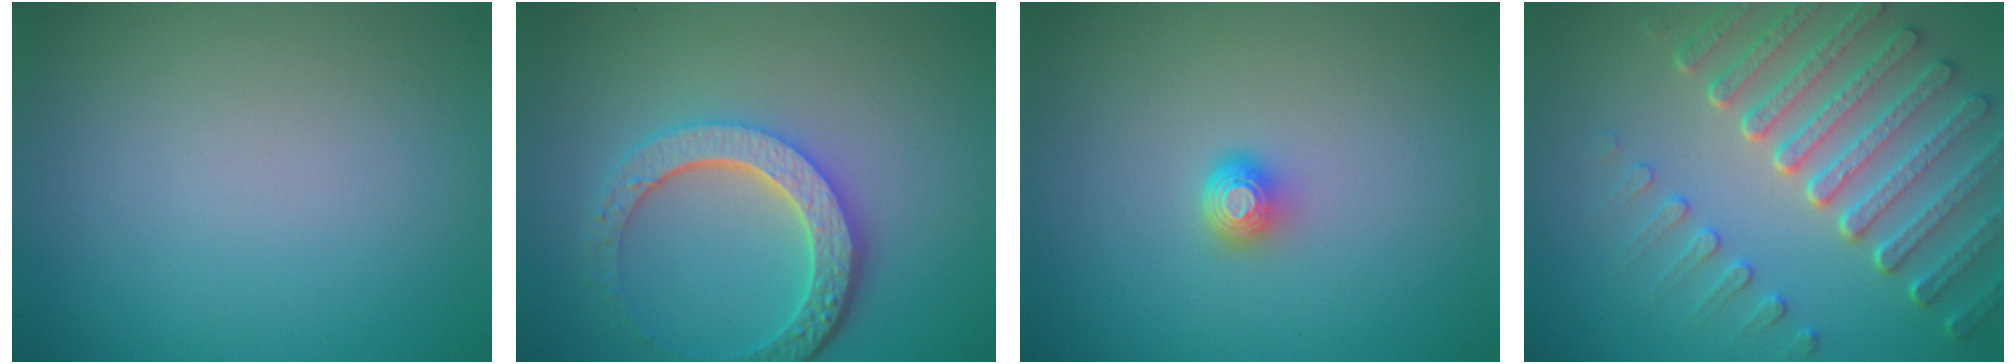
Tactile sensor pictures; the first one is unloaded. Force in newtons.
{"total": 5.6, "press": 4.3, "slide": 3.6}
{"total": 1.7, "press": 1.3, "slide": 1.1}
{"total": 7.5, "press": 5.5, "slide": 5.0}